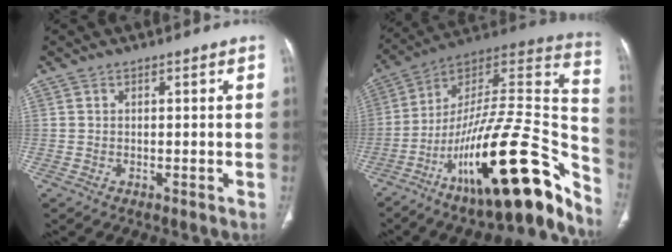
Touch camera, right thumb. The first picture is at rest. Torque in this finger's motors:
{"motor_torque": [2.51, 2.50, 1.84, -0.93, 0.18]}